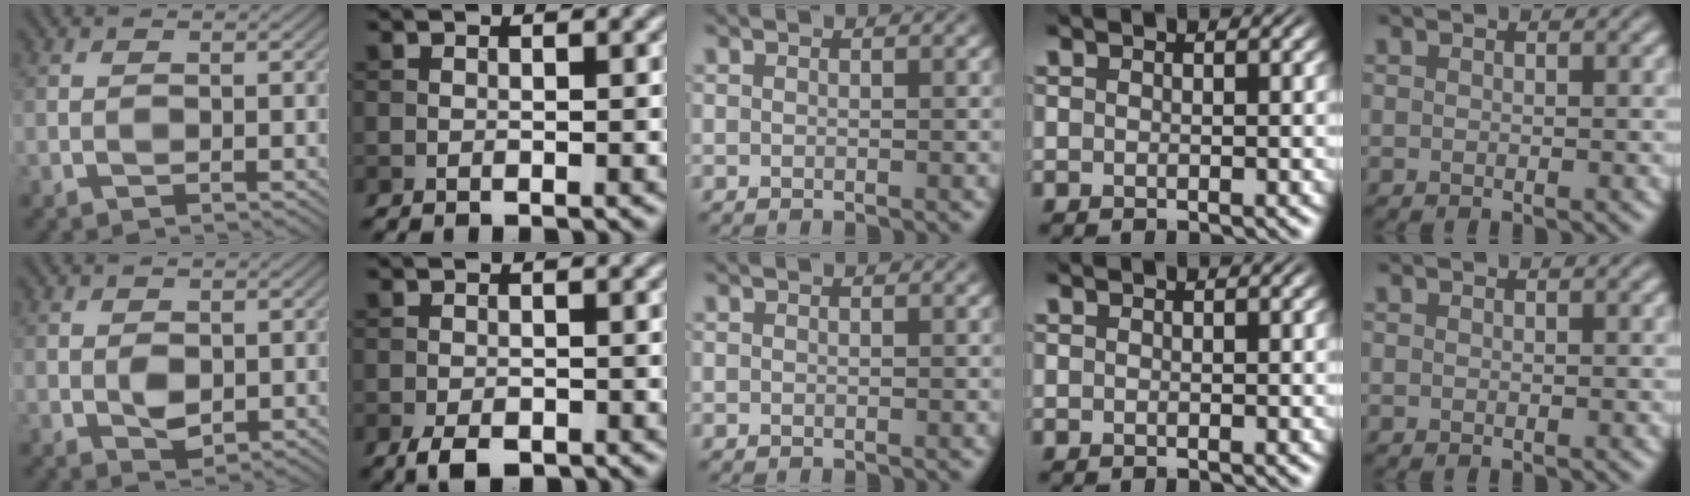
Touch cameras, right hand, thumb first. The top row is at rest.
{"thumb": {"total": 2.4, "force": [-0.1, 1.6, 1.8], "torque": [-0.036, -0.004, 0.003]}, "index": {"total": 2.8, "force": [-1.7, 1.4, 1.7], "torque": [-0.031, -0.005, -0.031]}}